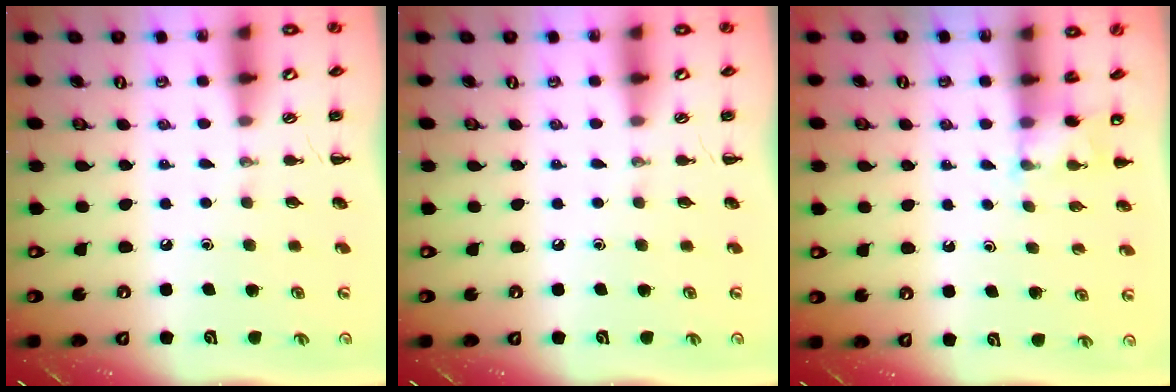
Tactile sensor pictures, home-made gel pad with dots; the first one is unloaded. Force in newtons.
{"total": 0.0}
{"total": 3.6, "press": 3.4, "slide": 1.2}